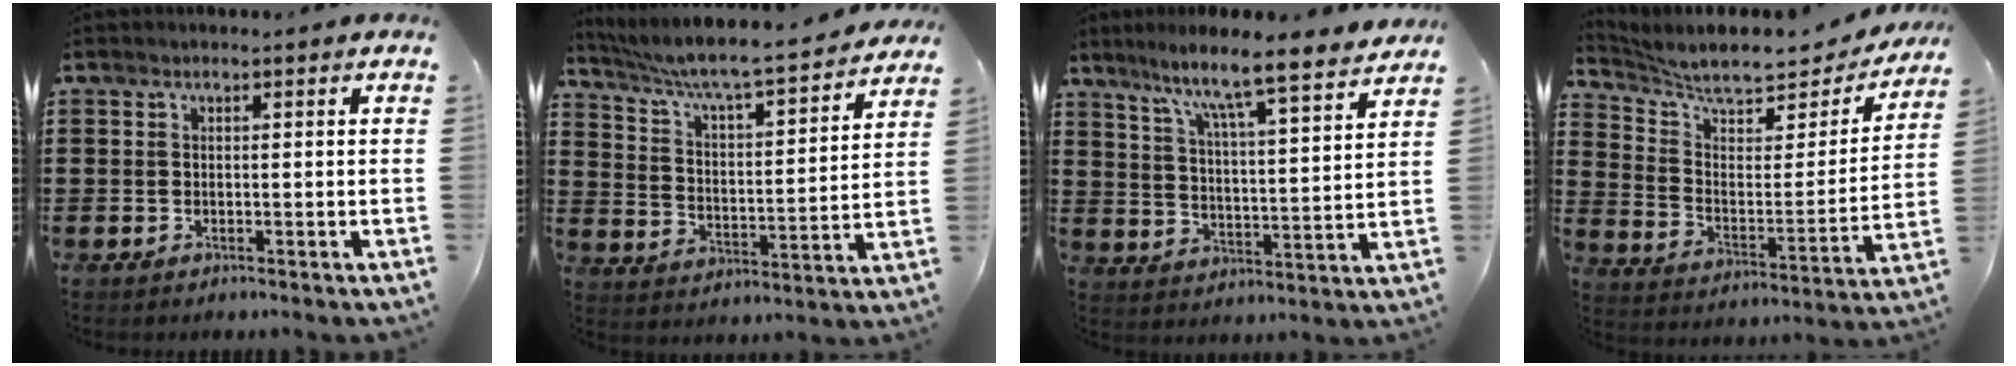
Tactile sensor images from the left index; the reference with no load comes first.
{"total": 5.6, "force": [4.8, 0.2, 3.0], "torque": [-0.078, -0.039, 0.072]}
{"total": 7.4, "force": [6.4, -0.6, 3.7], "torque": [-0.099, -0.050, 0.101]}
{"total": 7.3, "force": [6.4, 1.5, 3.2], "torque": [-0.094, -0.042, 0.108]}